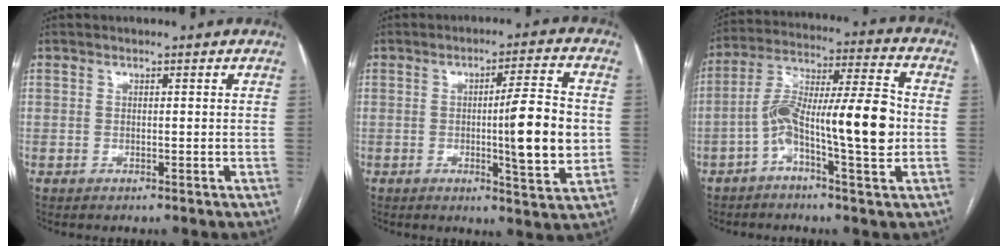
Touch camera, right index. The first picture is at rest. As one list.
[{"total": 11.1, "force": [-0.7, 0.6, 11.0], "torque": [-0.154, -0.005, -0.013]}, {"total": 15.5, "force": [-3.1, 2.1, 15.0], "torque": [-0.265, 0.026, -0.053]}]